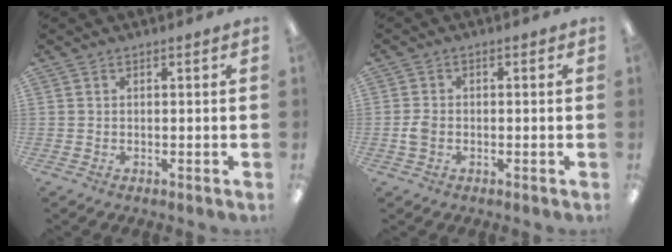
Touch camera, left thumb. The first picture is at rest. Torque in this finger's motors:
{"motor_torque": [-0.07, 0.08, -0.06, -0.11, 0.00]}